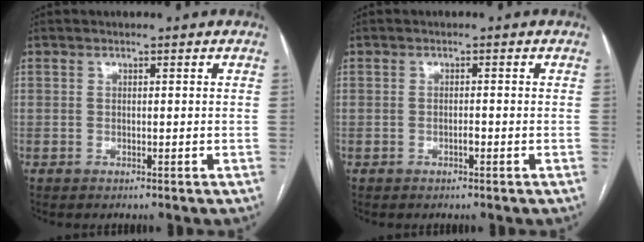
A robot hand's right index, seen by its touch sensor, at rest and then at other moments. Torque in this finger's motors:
{"motor_torque": [0.22, 0.16, 0.18, 0.02]}